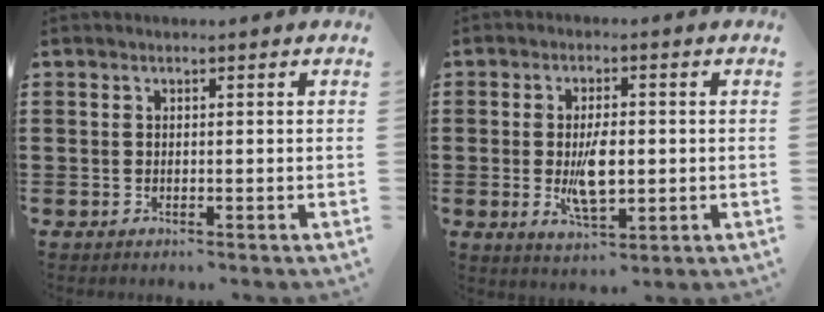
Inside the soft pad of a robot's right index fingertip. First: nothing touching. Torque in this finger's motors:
{"motor_torque": [1.84, 0.30, 0.82, 0.21]}